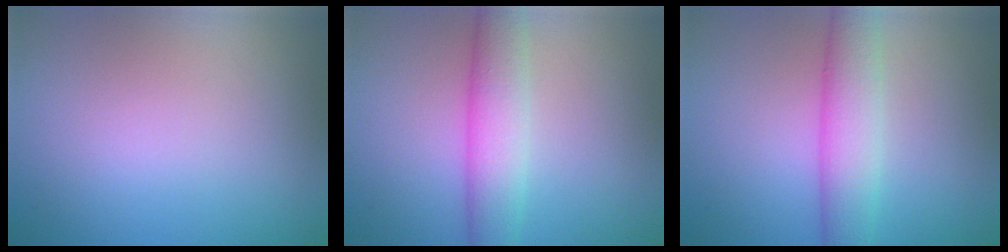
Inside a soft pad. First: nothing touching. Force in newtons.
{"total": 4.6, "press": 4.6, "slide": 0.1}
{"total": 4.8, "press": 4.8, "slide": 0.2}